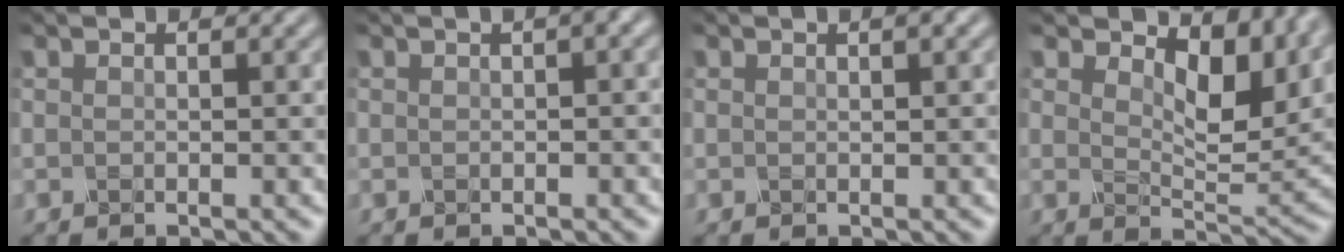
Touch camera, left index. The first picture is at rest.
{"total": 1.6, "force": [0.4, 0.3, 1.5], "torque": [-0.020, 0.006, 0.003]}
{"total": 0.9, "force": [0.5, 0.2, 0.8], "torque": [-0.011, 0.001, 0.007]}
{"total": 7.7, "force": [3.7, 3.7, 5.6], "torque": [-0.083, -0.004, 0.055]}